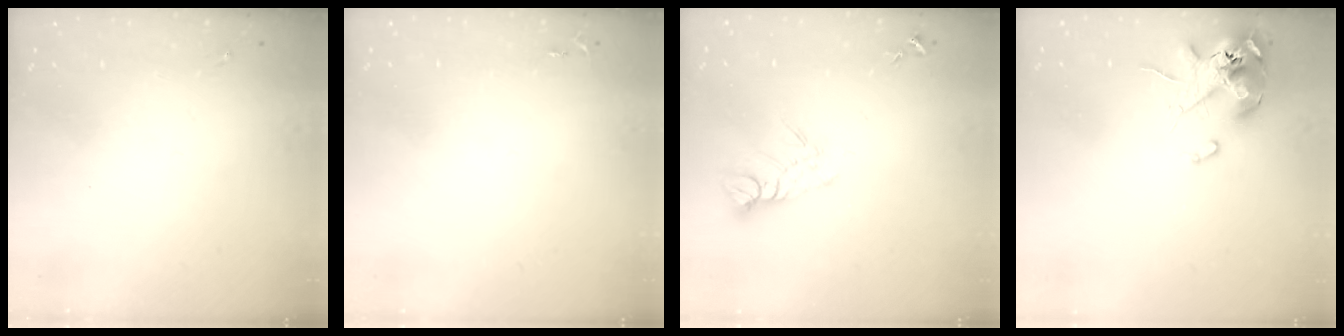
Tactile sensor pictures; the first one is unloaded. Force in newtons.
{"total": 2.6, "press": 2.6, "slide": 0.3}
{"total": 7.9, "press": 7.9, "slide": 0.5}
{"total": 12.1, "press": 12.0, "slide": 2.0}